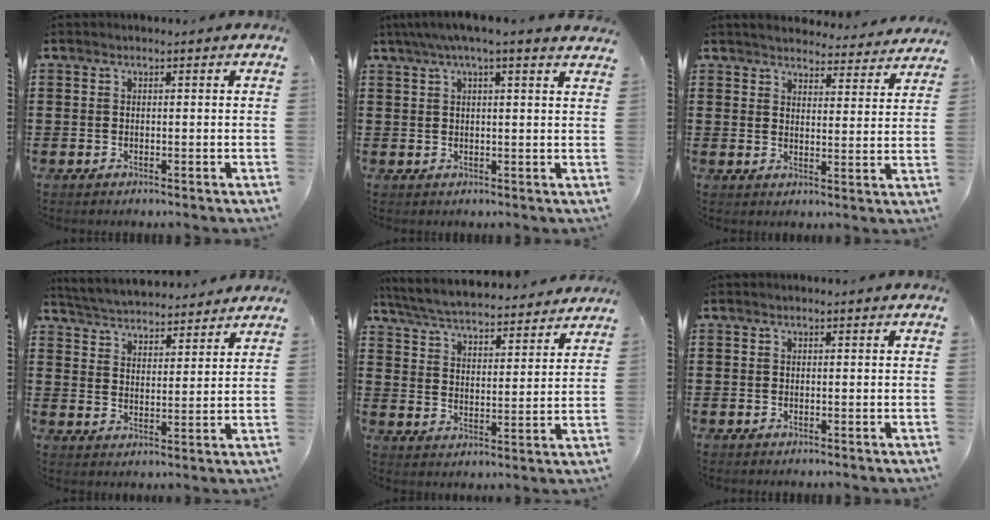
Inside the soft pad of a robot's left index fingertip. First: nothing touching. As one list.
[{"total": 3.5, "force": [2.6, 0.1, 2.4], "torque": [-0.053, -0.002, 0.046]}, {"total": 3.8, "force": [3.8, -0.1, 0.2], "torque": [-0.014, -0.032, 0.063]}, {"total": 4.5, "force": [4.5, -0.1, 0.0], "torque": [-0.023, -0.032, 0.077]}, {"total": 5.8, "force": [5.7, -0.1, 1.2], "torque": [-0.051, -0.042, 0.097]}, {"total": 0.0}]